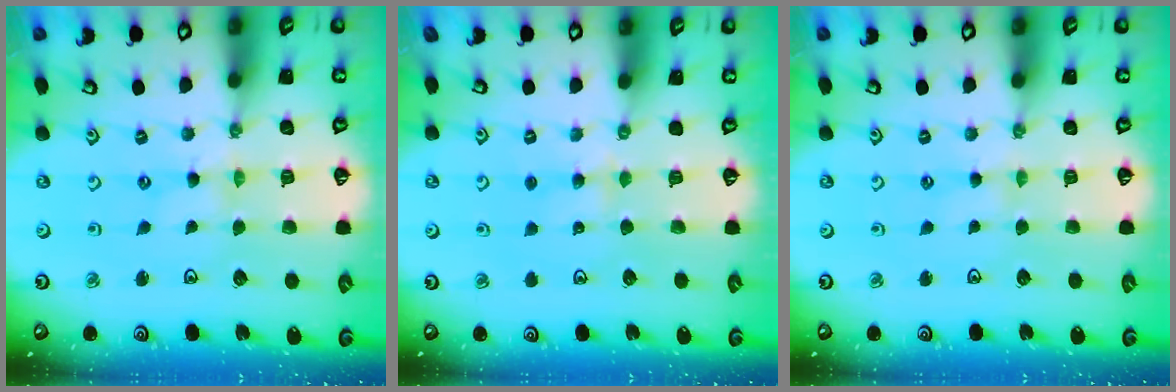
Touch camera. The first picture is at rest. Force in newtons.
{"total": 3.8, "press": 3.8, "slide": 0.5}
{"total": 2.1, "press": 2.1, "slide": 0.2}